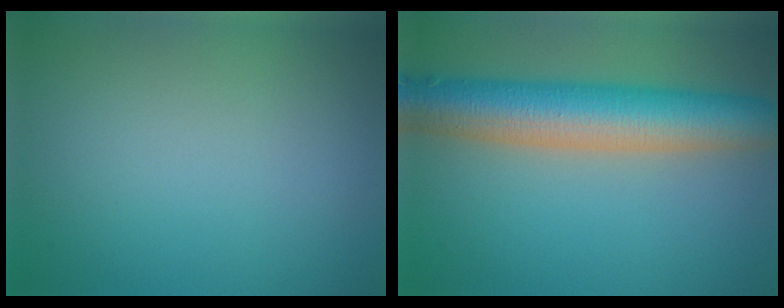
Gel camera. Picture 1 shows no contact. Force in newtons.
{"total": 8.8, "press": 8.8, "slide": 0.3}